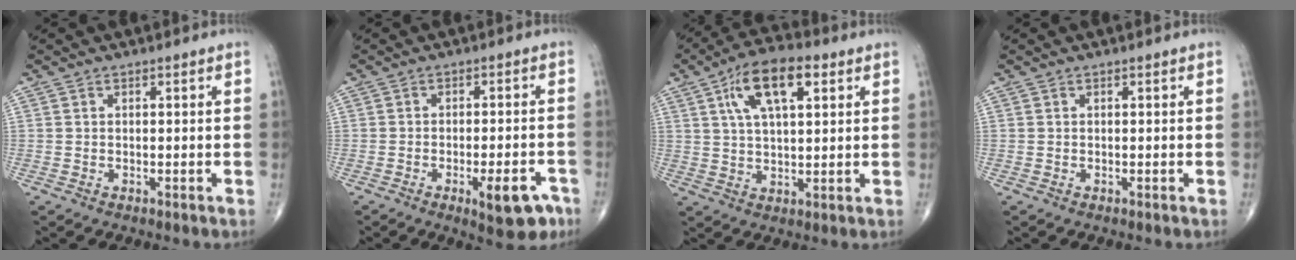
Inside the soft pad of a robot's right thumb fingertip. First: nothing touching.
{"total": 8.5, "force": [-4.2, 2.9, 6.8], "torque": [-0.076, 0.015, -0.050]}
{"total": 12.3, "force": [4.9, 5.3, 9.9], "torque": [-0.166, 0.005, 0.082]}
{"total": 0.0}